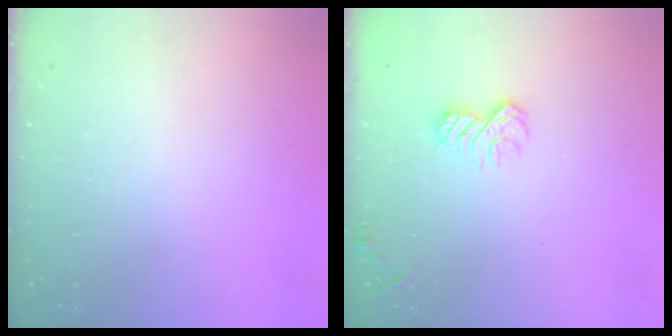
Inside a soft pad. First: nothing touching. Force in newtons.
{"total": 6.6, "press": 6.6, "slide": 0.9}